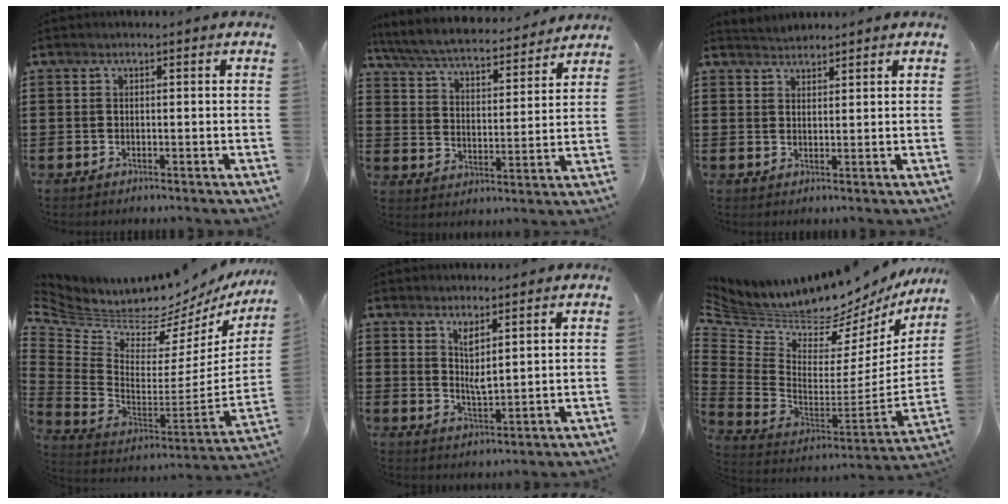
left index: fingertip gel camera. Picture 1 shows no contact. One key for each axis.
{"total": 5.8, "fx": 5.5, "fy": 0.3, "fz": 1.9, "tx": -0.061, "ty": -0.038, "tz": 0.092}
{"total": 2.1, "fx": 2.1, "fy": 0.2, "fz": -0.1, "tx": -0.004, "ty": 0.000, "tz": 0.041}
{"total": 4.1, "fx": 4.0, "fy": 0.9, "fz": 0.4, "tx": -0.047, "ty": -0.063, "tz": 0.060}
{"total": 3.4, "fx": 2.2, "fy": 0.9, "fz": 2.4, "tx": -0.051, "ty": -0.003, "tz": 0.040}
{"total": 6.0, "fx": 5.9, "fy": 0.8, "fz": 0.5, "tx": -0.055, "ty": -0.077, "tz": 0.092}